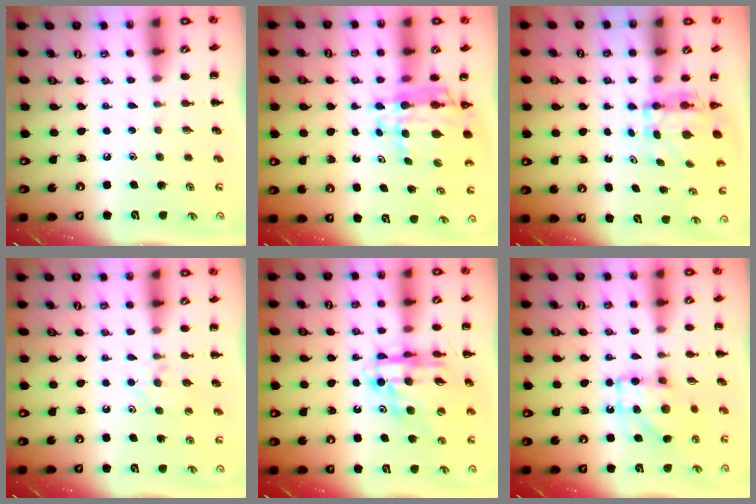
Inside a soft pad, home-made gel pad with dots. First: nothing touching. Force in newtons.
{"total": 10.1, "press": 9.5, "slide": 3.5}
{"total": 4.2, "press": 4.2, "slide": 0.3}
{"total": 4.5, "press": 4.2, "slide": 1.5}
{"total": 13.4, "press": 12.9, "slide": 3.8}
{"total": 10.7, "press": 10.6, "slide": 1.2}